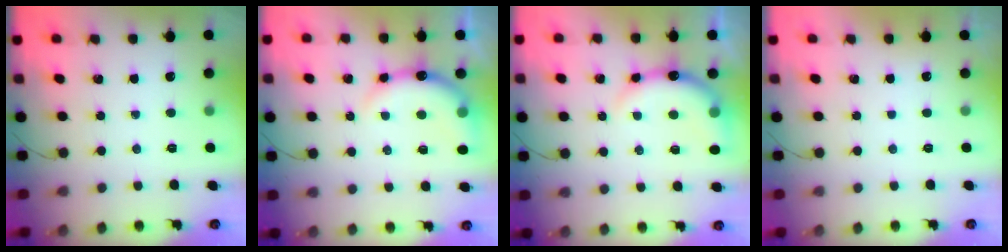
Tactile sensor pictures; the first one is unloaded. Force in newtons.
{"total": 8.5, "press": 8.5, "slide": 0.8}
{"total": 8.5, "press": 8.5, "slide": 0.8}
{"total": 3.0, "press": 3.0, "slide": 0.1}